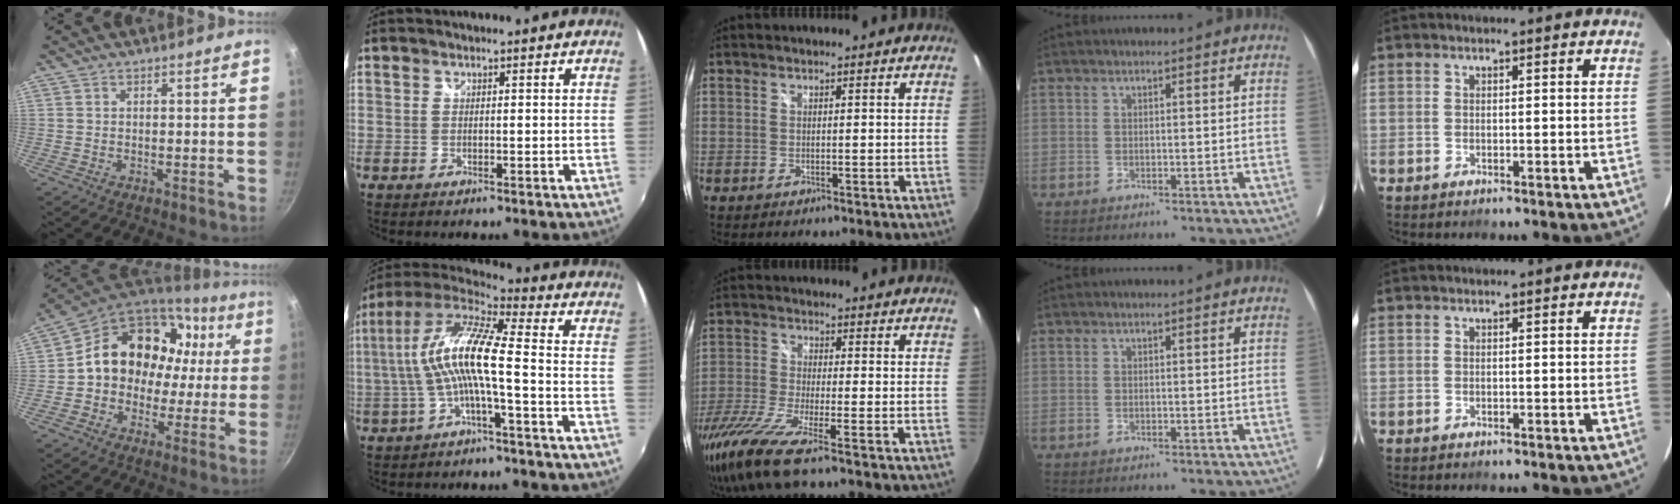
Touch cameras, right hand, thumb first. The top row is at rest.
{"thumb": {"total": 20.1, "force": [3.0, 16.3, 11.4], "torque": [-0.157, 0.047, 0.048]}, "index": {"total": 12.2, "force": [-1.6, 1.2, 12.1], "torque": [-0.234, 0.012, -0.031]}, "middle": {"total": 10.8, "force": [-7.8, 0.2, 7.4], "torque": [-0.171, -0.043, -0.150]}}